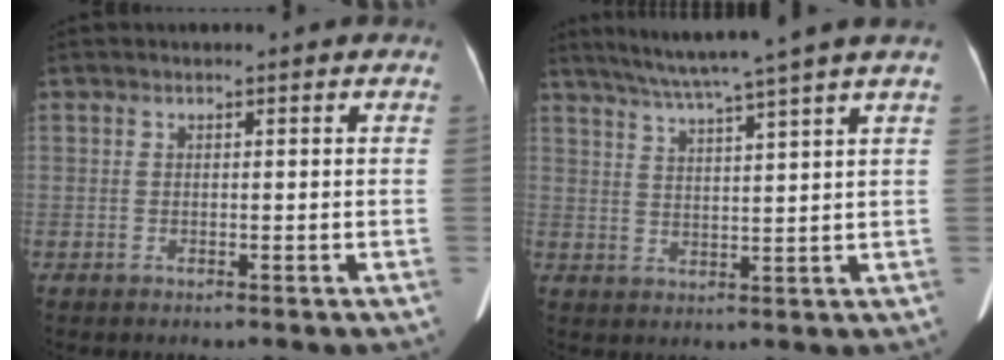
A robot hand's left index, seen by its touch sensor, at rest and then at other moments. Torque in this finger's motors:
{"motor_torque": [-0.23, -0.59, 0.04, 0.02]}